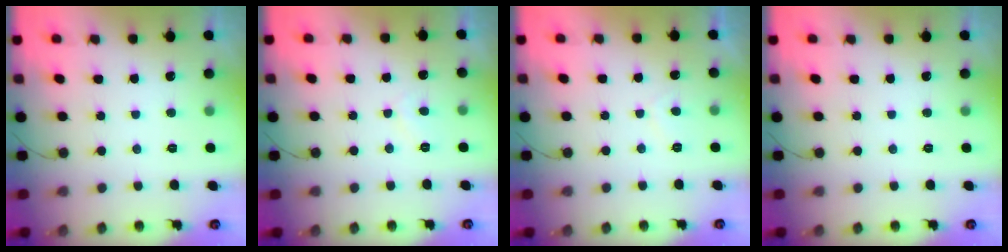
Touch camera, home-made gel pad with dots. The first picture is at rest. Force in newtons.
{"total": 3.1, "press": 3.0, "slide": 0.6}
{"total": 0.7, "press": 0.5, "slide": 0.5}
{"total": 0.0}